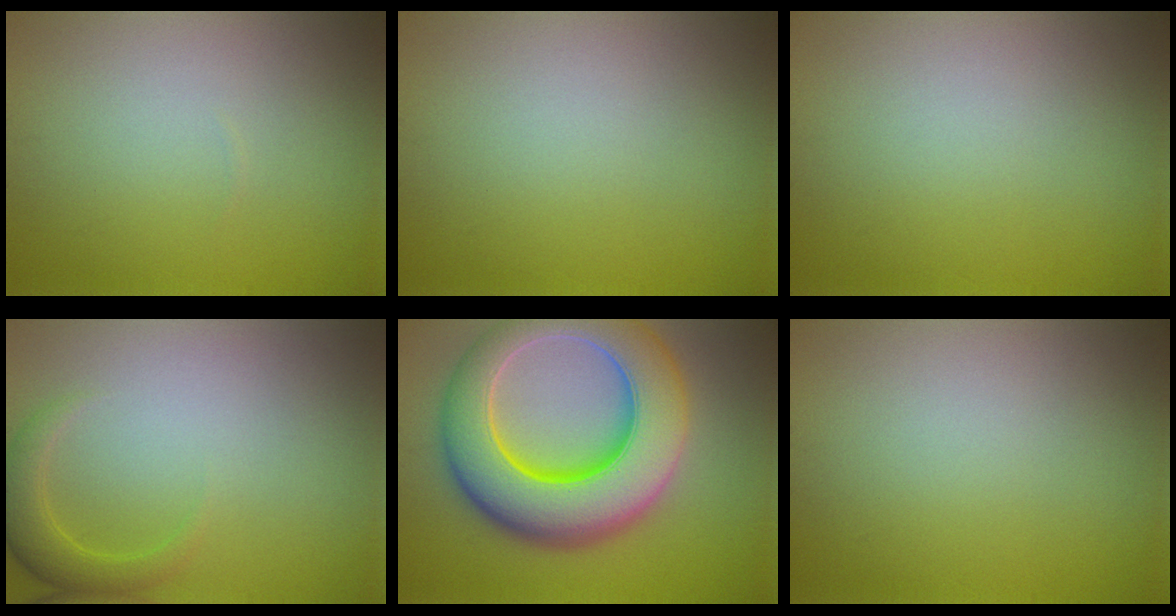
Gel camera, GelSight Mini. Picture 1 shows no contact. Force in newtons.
{"total": 0.0}
{"total": 0.0}
{"total": 2.4, "press": 2.4, "slide": 0.1}
{"total": 12.7, "press": 12.7, "slide": 0.2}
{"total": 0.0}